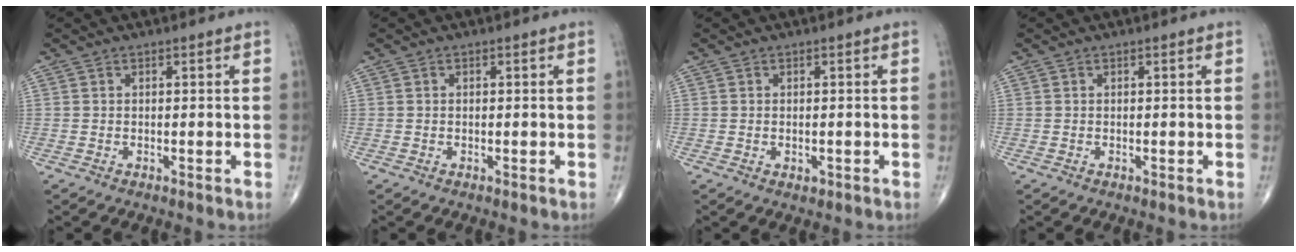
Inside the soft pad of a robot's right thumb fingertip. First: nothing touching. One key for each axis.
{"total": 0.0}
{"total": 1.2, "fx": -0.3, "fy": 0.8, "fz": 0.8, "tx": -0.011, "ty": -0.002, "tz": -0.002}
{"total": 0.0}